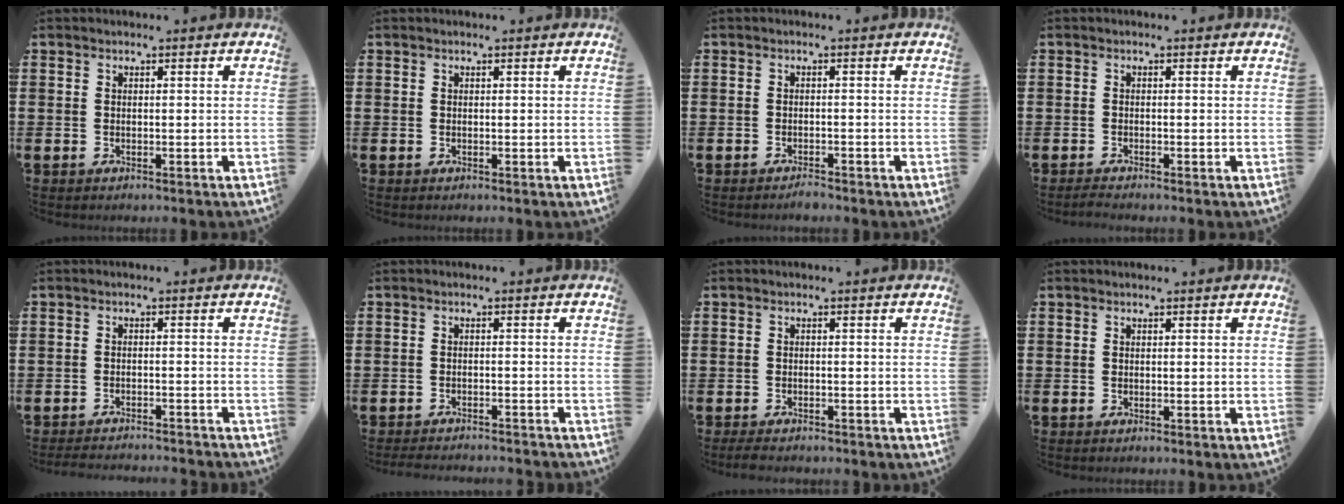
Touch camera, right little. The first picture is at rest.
{"total": 0.0}
{"total": 1.2, "force": [-1.1, 0.1, 0.2], "torque": [-0.007, 0.000, -0.023]}
{"total": 0.8, "force": [-0.7, 0.0, 0.5], "torque": [-0.008, -0.002, -0.014]}
{"total": 2.0, "force": [-2.0, -0.1, 0.2], "torque": [-0.003, 0.002, -0.040]}
{"total": 1.7, "force": [-1.6, -0.1, 0.2], "torque": [-0.004, 0.002, -0.033]}
{"total": 1.2, "force": [-1.1, 0.3, 0.4], "torque": [-0.010, 0.001, -0.023]}
{"total": 0.0}